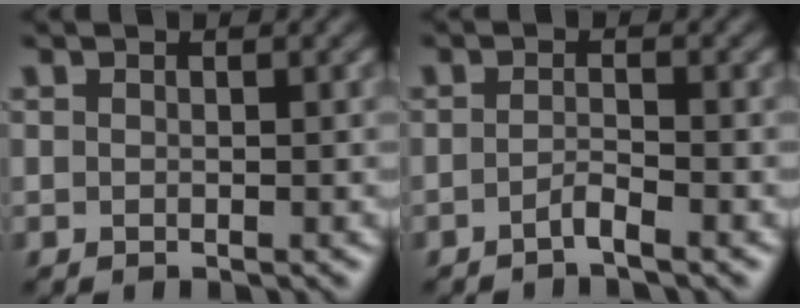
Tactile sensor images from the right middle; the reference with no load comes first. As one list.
[{"total": 1.4, "force": [-0.9, 0.1, 1.0], "torque": [-0.018, 0.003, -0.022]}]